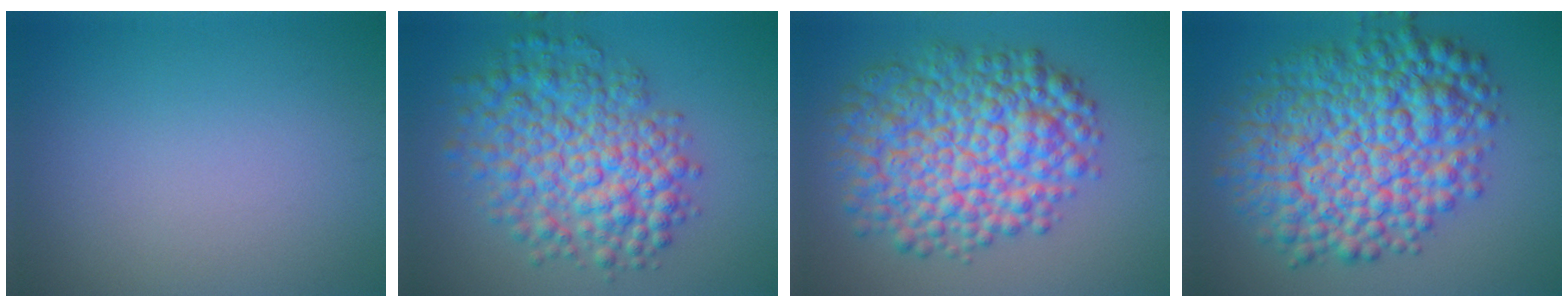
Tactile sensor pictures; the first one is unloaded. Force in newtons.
{"total": 8.1, "press": 8.1, "slide": 0.2}
{"total": 10.5, "press": 10.5, "slide": 0.2}
{"total": 12.5, "press": 12.5, "slide": 0.2}